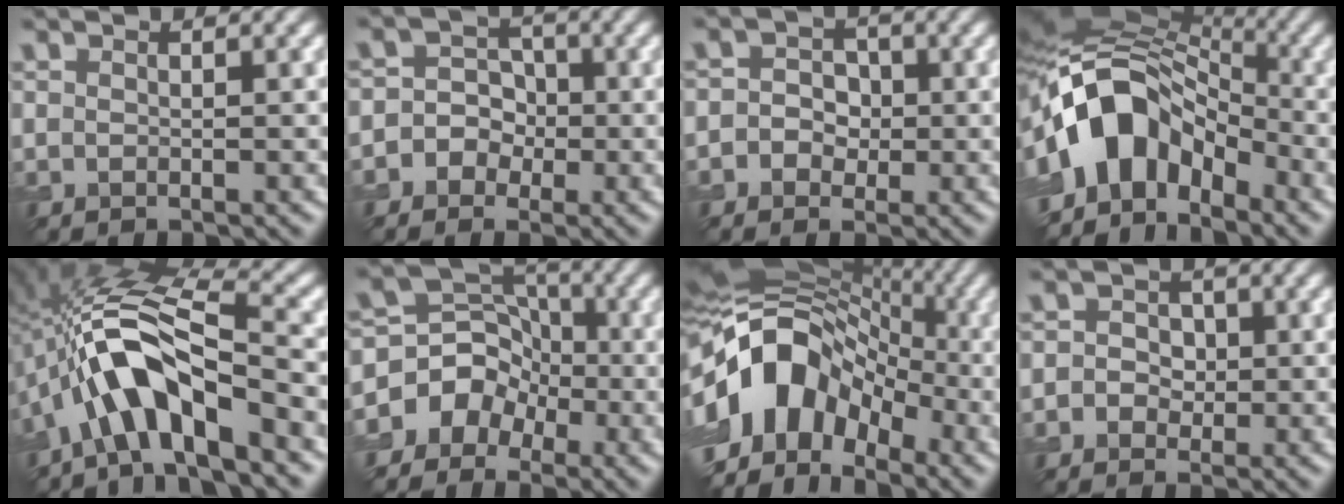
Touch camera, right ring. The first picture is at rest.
{"total": 4.0, "force": [-1.4, 3.6, 0.7], "torque": [0.022, 0.017, -0.042]}
{"total": 2.4, "force": [-0.4, 2.3, 0.8], "torque": [0.010, 0.009, -0.023]}
{"total": 11.1, "force": [-3.3, 7.3, 7.6], "torque": [-0.126, 0.023, -0.073]}
{"total": 9.1, "force": [-3.6, 3.0, 7.8], "torque": [-0.140, 0.022, -0.072]}
{"total": 6.5, "force": [-3.1, 5.4, 1.5], "torque": [0.016, 0.019, -0.067]}
{"total": 11.9, "force": [-3.5, 8.5, 7.6], "torque": [-0.114, 0.024, -0.082]}
{"total": 2.2, "force": [-0.1, 2.1, 0.7], "torque": [0.012, 0.010, -0.024]}